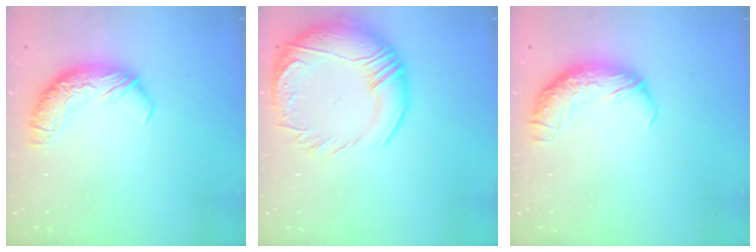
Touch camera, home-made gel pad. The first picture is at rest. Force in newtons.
{"total": 9.8, "press": 8.0, "slide": 5.7}
{"total": 2.4, "press": 1.1, "slide": 2.1}